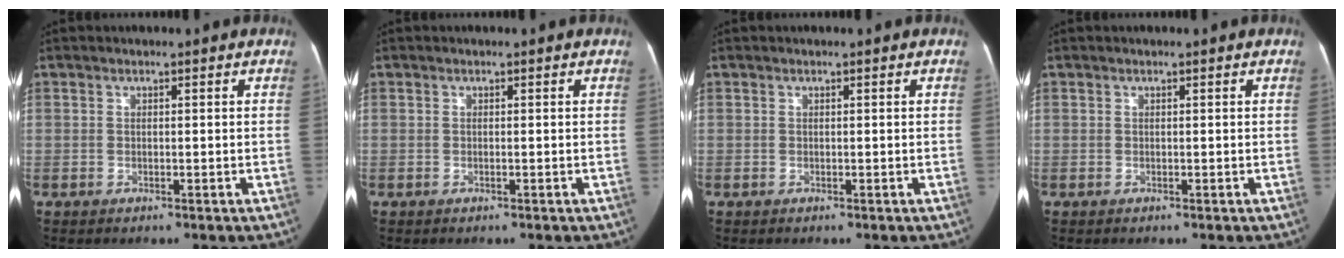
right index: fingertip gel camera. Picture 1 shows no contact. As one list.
[{"total": 0.0}, {"total": 0.0}, {"total": 0.0}]